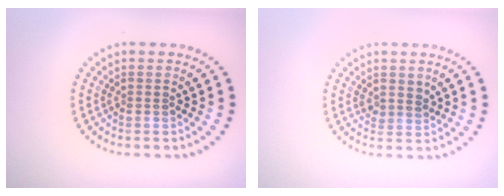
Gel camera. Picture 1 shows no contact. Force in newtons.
{"total": 1.4, "press": 1.2, "slide": 0.8}